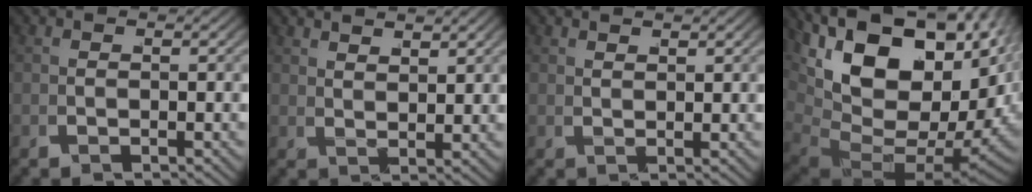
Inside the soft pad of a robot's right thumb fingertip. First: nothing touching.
{"total": 2.8, "force": [2.7, 0.0, 0.7], "torque": [-0.003, 0.003, 0.057]}
{"total": 1.5, "force": [1.5, -0.2, 0.1], "torque": [0.004, 0.002, 0.032]}
{"total": 21.9, "force": [0.8, 14.2, 16.6], "torque": [-0.314, -0.066, 0.050]}